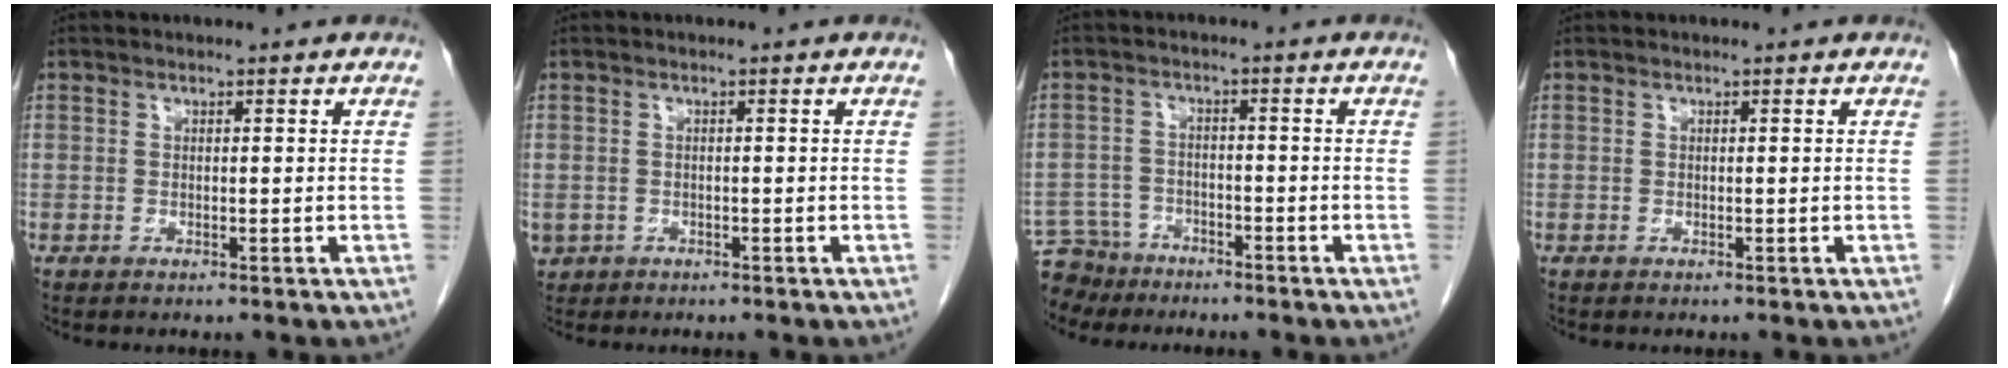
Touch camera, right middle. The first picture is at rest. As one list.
[{"total": 2.4, "force": [-1.1, 2.0, 0.3], "torque": [-0.008, 0.002, -0.016]}, {"total": 6.0, "force": [-5.3, 2.8, -0.2], "torque": [0.003, -0.003, -0.097]}, {"total": 0.0}]